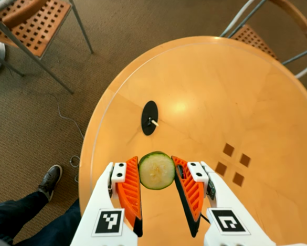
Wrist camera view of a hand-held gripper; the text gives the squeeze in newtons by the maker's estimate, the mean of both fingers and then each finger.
{"total": 7.7, "left": 7.4, "right": 8.0}